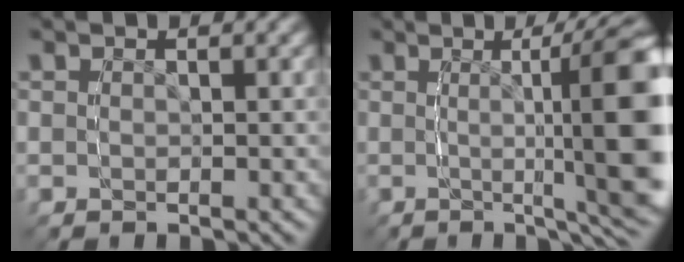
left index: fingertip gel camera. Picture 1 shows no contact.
{"total": 10.0, "force": [-1.0, 0.2, 10.0], "torque": [-0.111, 0.033, -0.013]}